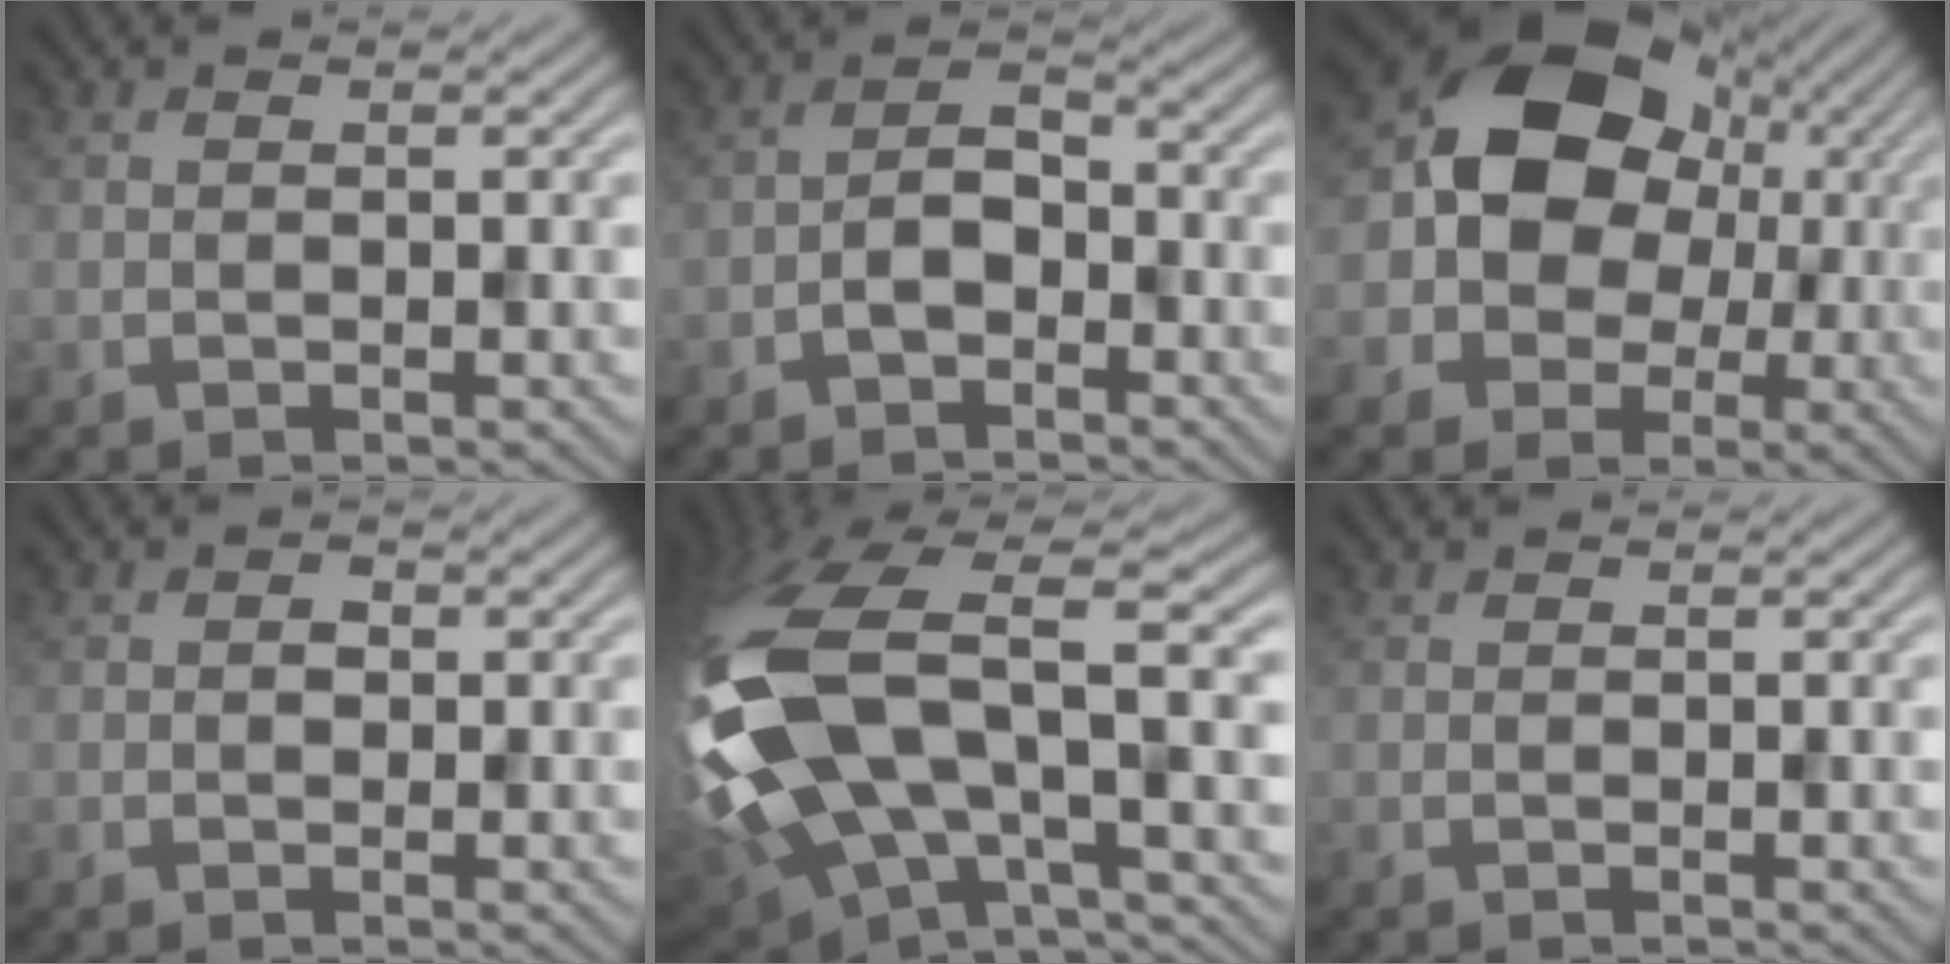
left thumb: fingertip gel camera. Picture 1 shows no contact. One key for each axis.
{"total": 3.5, "fx": -1.9, "fy": 2.0, "fz": 2.1, "tx": -0.032, "ty": 0.011, "tz": -0.042}
{"total": 12.9, "fx": 0.9, "fy": 10.7, "fz": 7.2, "tx": -0.134, "ty": -0.005, "tz": -0.002}
{"total": 0.9, "fx": 0.0, "fy": 0.7, "fz": 0.4, "tx": -0.005, "ty": -0.002, "tz": -0.004}
{"total": 18.1, "fx": -0.2, "fy": 8.7, "fz": 15.9, "tx": -0.404, "ty": -0.026, "tz": 0.021}
{"total": 0.0}